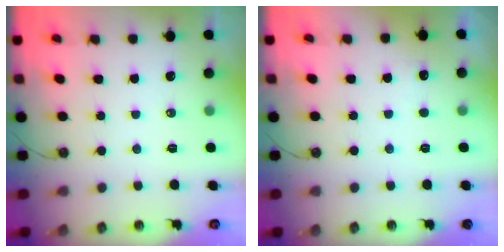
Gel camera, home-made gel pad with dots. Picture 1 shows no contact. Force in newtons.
{"total": 2.1, "press": 1.9, "slide": 0.9}